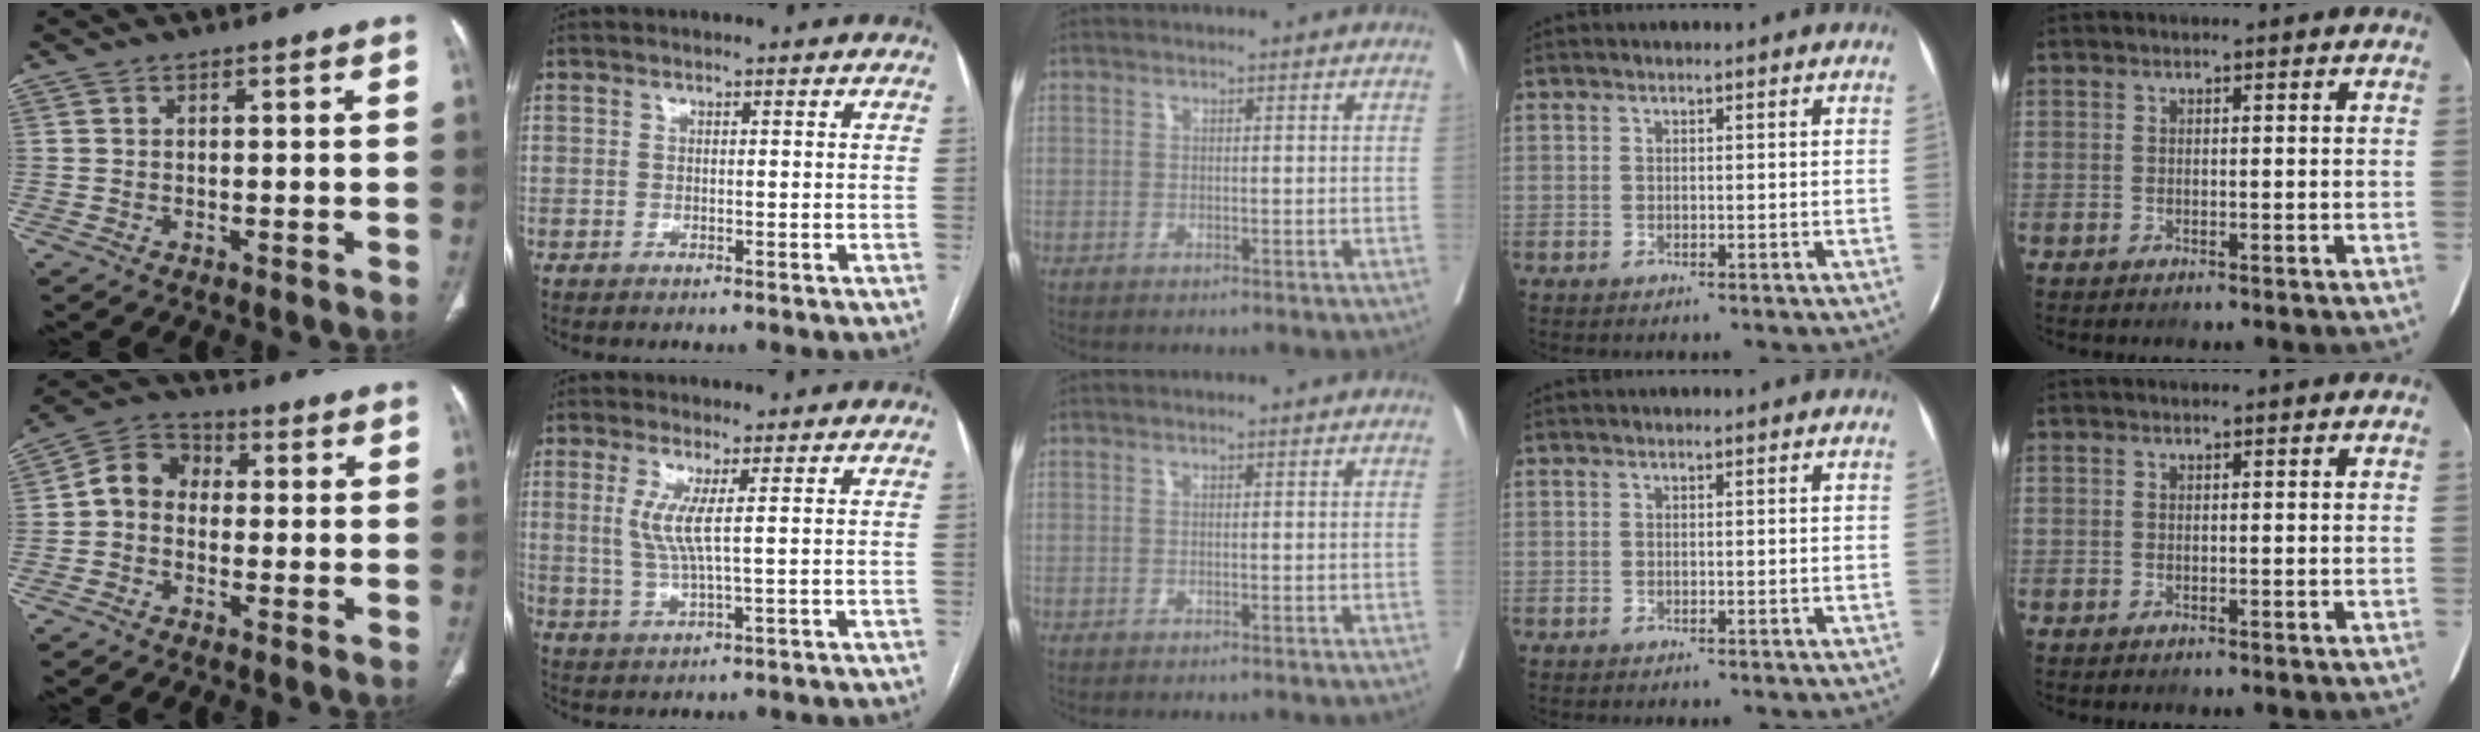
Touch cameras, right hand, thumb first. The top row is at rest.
{"thumb": {"total": 6.9, "force": [-0.6, 5.7, 3.8], "torque": [-0.049, 0.027, -0.031]}, "index": {"total": 4.7, "force": [1.2, 0.0, 4.5], "torque": [-0.103, -0.002, 0.029]}}